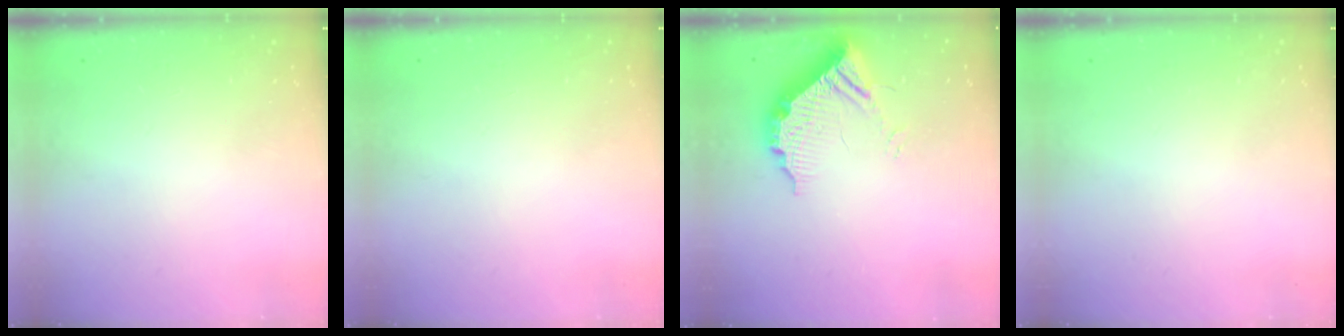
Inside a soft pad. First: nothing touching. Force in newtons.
{"total": 0.0}
{"total": 13.0, "press": 12.9, "slide": 1.1}
{"total": 0.0}